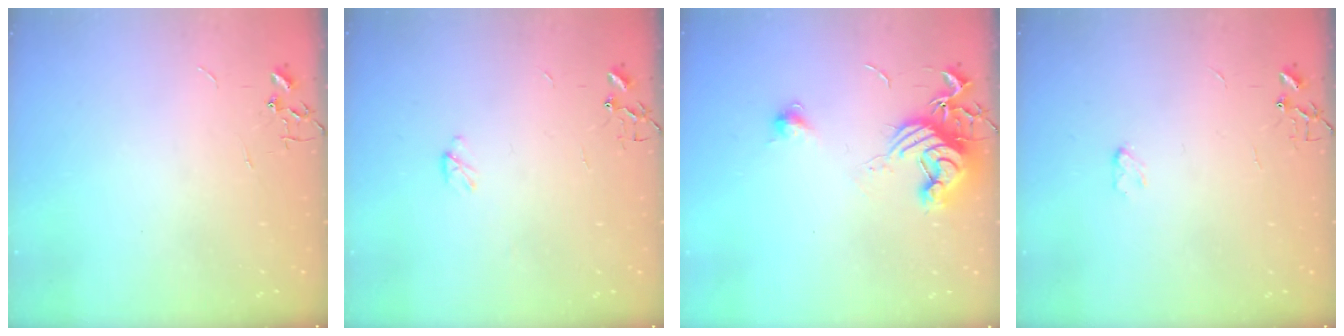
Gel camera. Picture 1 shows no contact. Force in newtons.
{"total": 2.9, "press": 2.9, "slide": 0.4}
{"total": 13.2, "press": 13.2, "slide": 0.5}
{"total": 3.0, "press": 3.0, "slide": 0.5}